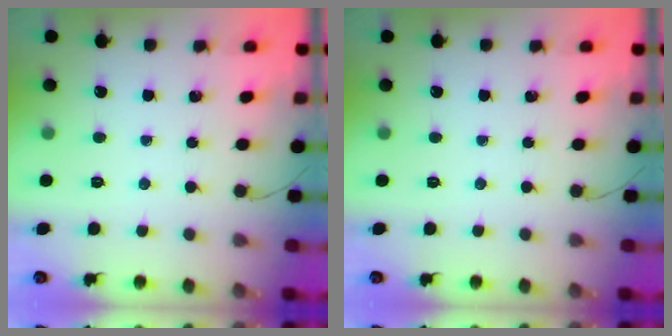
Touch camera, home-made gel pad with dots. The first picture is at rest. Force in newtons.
{"total": 0.0}